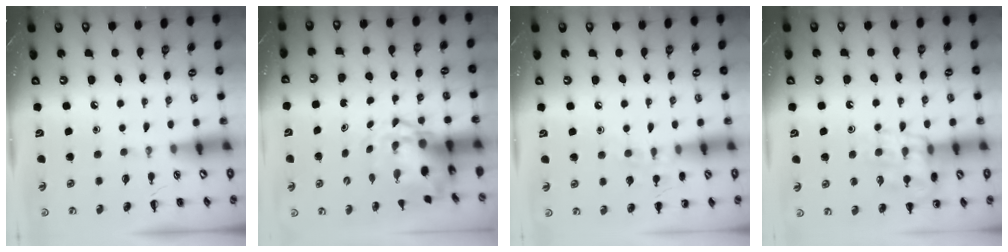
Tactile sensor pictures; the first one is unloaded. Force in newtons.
{"total": 5.0, "press": 4.9, "slide": 1.1}
{"total": 7.6, "press": 7.4, "slide": 1.7}
{"total": 16.5, "press": 16.4, "slide": 2.2}